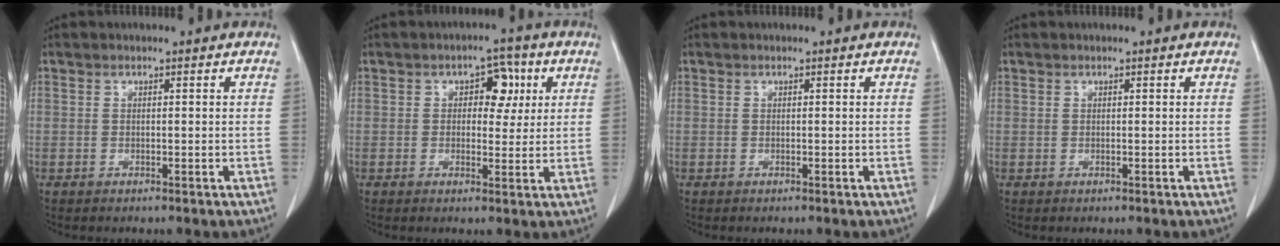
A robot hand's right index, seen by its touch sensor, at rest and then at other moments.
{"total": 4.9, "force": [1.5, 2.9, 3.6], "torque": [-0.044, 0.014, 0.019]}
{"total": 0.0}
{"total": 0.0}